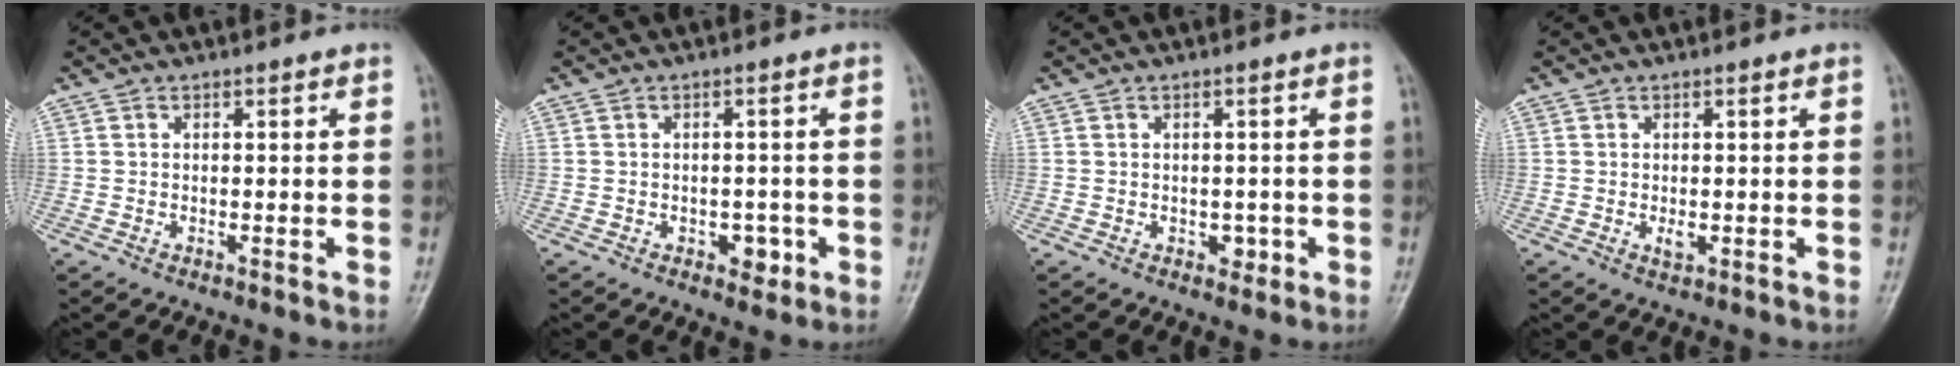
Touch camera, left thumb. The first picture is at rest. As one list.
[{"total": 3.4, "force": [-1.2, 2.3, 2.2], "torque": [-0.009, 0.006, -0.011]}, {"total": 2.1, "force": [-0.5, 1.5, 1.4], "torque": [-0.005, 0.002, -0.005]}, {"total": 1.7, "force": [-0.1, 0.8, 1.5], "torque": [-0.023, -0.003, 0.004]}]